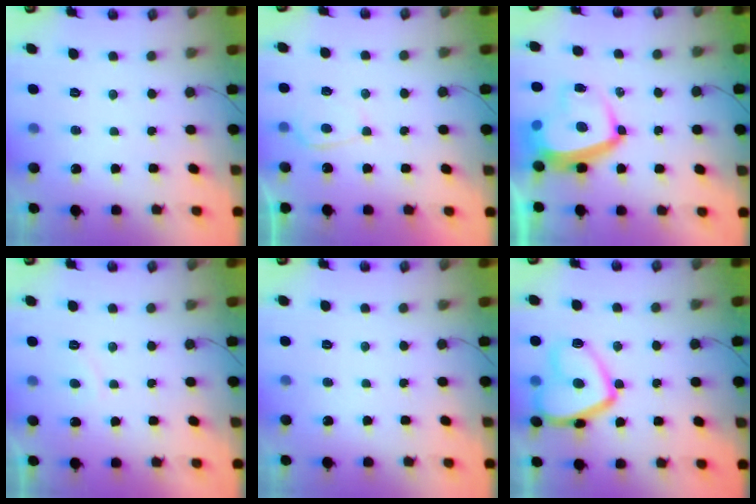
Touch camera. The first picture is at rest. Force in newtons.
{"total": 4.6, "press": 4.6, "slide": 0.5}
{"total": 10.8, "press": 10.7, "slide": 1.5}
{"total": 1.5, "press": 1.3, "slide": 0.7}
{"total": 0.0}
{"total": 13.2, "press": 13.2, "slide": 1.2}